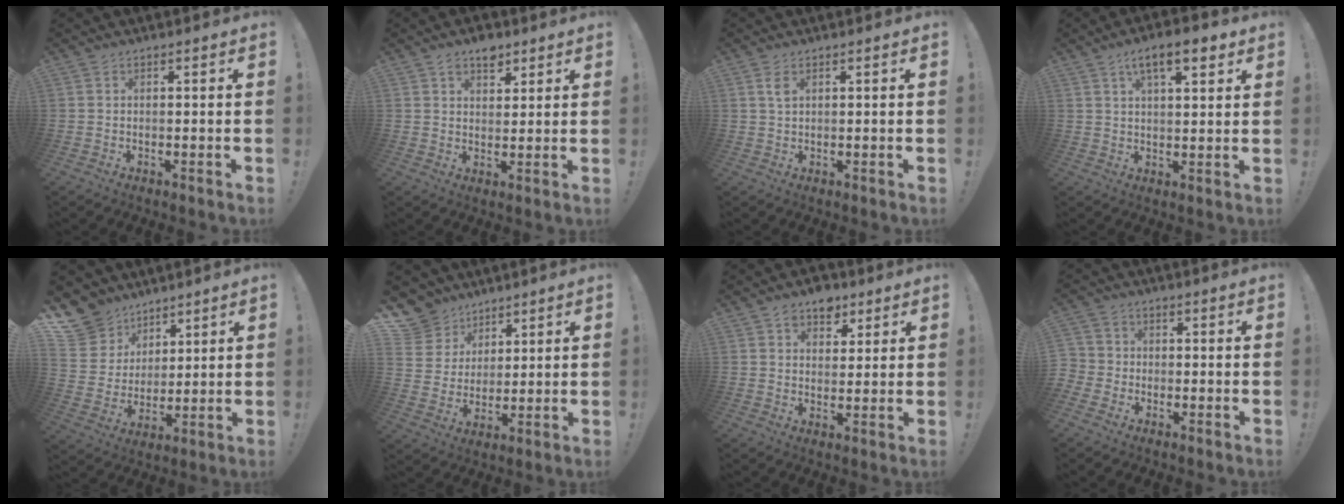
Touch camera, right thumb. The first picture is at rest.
{"total": 4.8, "force": [3.7, 2.6, 1.6], "torque": [-0.011, -0.022, 0.064]}
{"total": 2.4, "force": [1.1, 1.0, 1.8], "torque": [-0.034, -0.002, 0.018]}
{"total": 9.0, "force": [4.9, 3.2, 6.8], "torque": [-0.098, -0.014, 0.080]}
{"total": 11.3, "force": [7.9, 8.0, 1.5], "torque": [-0.044, -0.059, 0.162]}
{"total": 9.6, "force": [6.3, 7.1, 1.0], "torque": [-0.029, -0.049, 0.130]}
{"total": 7.5, "force": [4.6, 5.5, 2.0], "torque": [-0.014, -0.029, 0.086]}
{"total": 3.9, "force": [-1.5, 3.5, 0.9], "torque": [-0.023, 0.012, -0.028]}